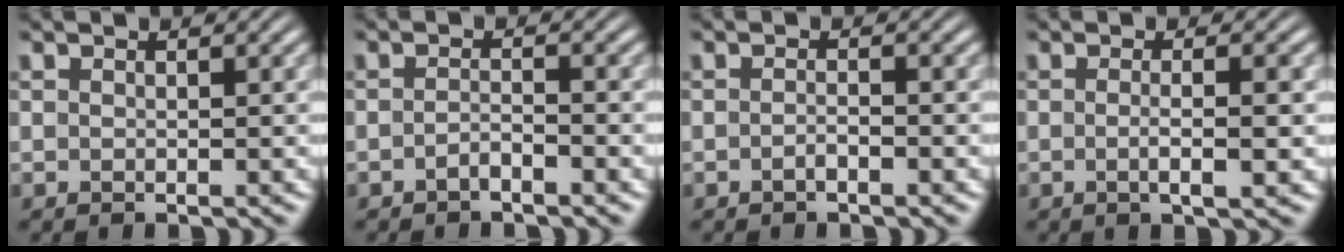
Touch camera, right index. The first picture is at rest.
{"total": 1.4, "force": [-1.3, 0.0, 0.6], "torque": [-0.002, -0.003, -0.024]}
{"total": 1.0, "force": [-0.9, 0.0, 0.5], "torque": [-0.001, 0.001, -0.019]}
{"total": 2.1, "force": [-0.7, -0.2, 2.0], "torque": [-0.029, -0.004, -0.009]}